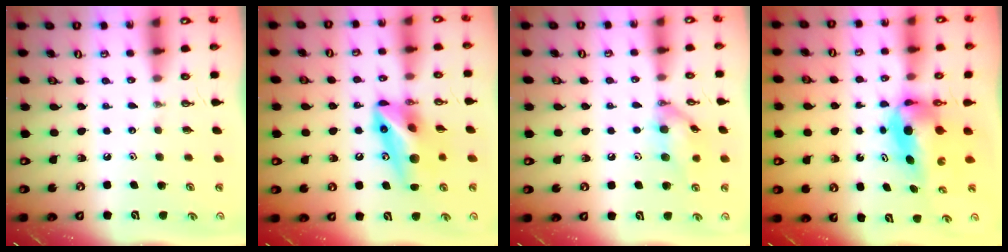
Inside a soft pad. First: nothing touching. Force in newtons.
{"total": 11.1, "press": 11.0, "slide": 1.9}
{"total": 12.2, "press": 12.2, "slide": 0.5}
{"total": 6.6, "press": 6.2, "slide": 2.3}